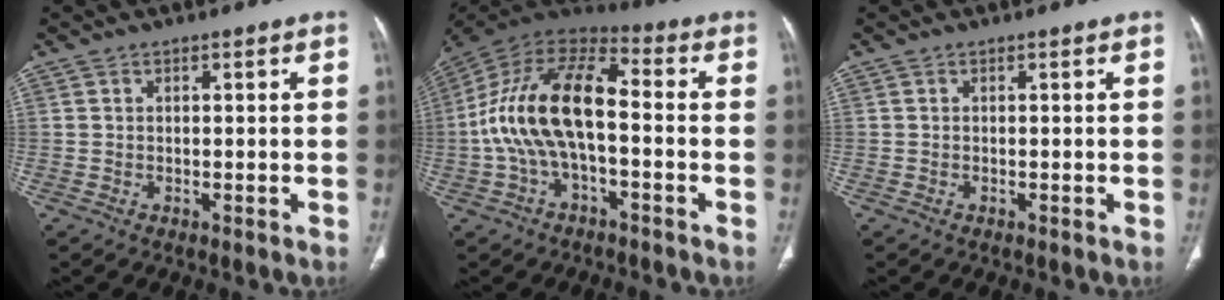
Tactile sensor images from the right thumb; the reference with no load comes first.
{"total": 17.7, "force": [-2.0, 8.7, 15.3], "torque": [-0.298, 0.046, -0.044]}
{"total": 0.0}